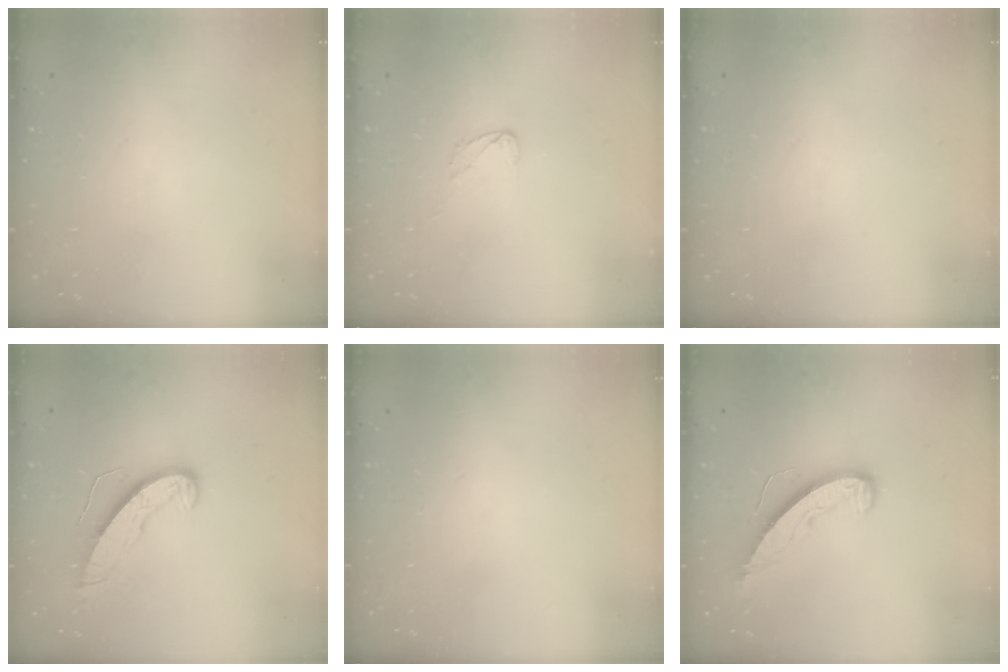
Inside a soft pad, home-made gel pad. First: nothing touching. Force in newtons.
{"total": 3.4, "press": 3.4, "slide": 0.2}
{"total": 0.0}
{"total": 10.5, "press": 10.5, "slide": 0.5}
{"total": 0.0}
{"total": 8.4, "press": 8.4, "slide": 0.6}